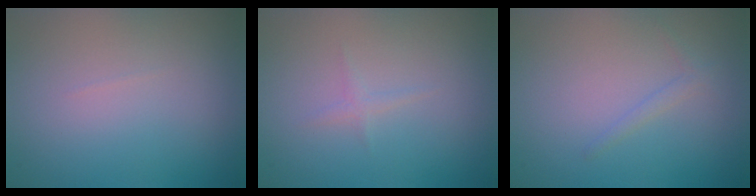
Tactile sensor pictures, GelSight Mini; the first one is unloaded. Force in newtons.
{"total": 0.8, "press": 0.8, "slide": 0.1}
{"total": 0.8, "press": 0.8, "slide": 0.1}